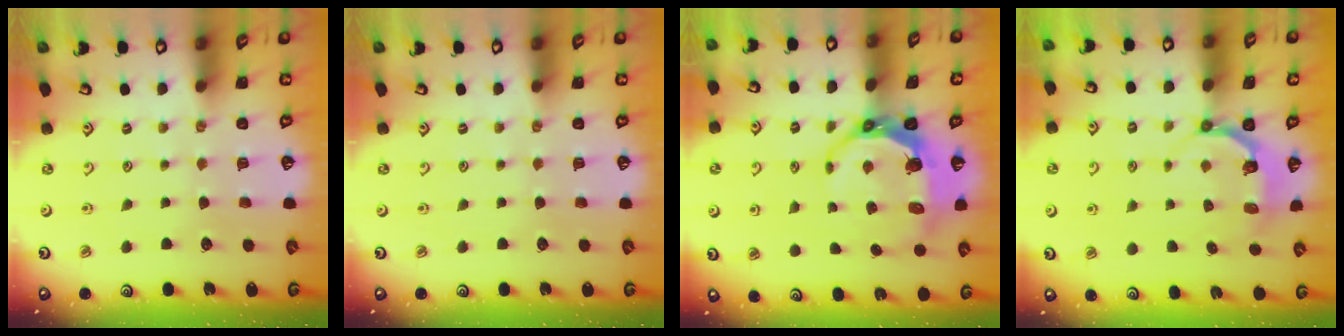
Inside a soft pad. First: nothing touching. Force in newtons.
{"total": 0.0}
{"total": 9.7, "press": 8.4, "slide": 4.8}
{"total": 5.6, "press": 4.6, "slide": 3.1}